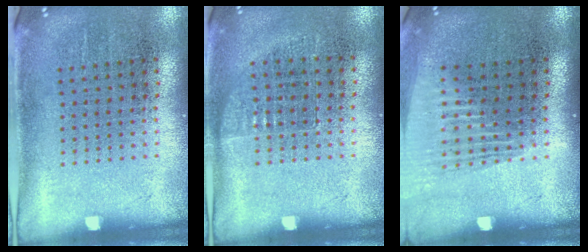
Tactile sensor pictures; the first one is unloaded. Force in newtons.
{"total": 0.7, "press": 0.6, "slide": 0.1}
{"total": 1.4, "press": 1.2, "slide": 0.7}